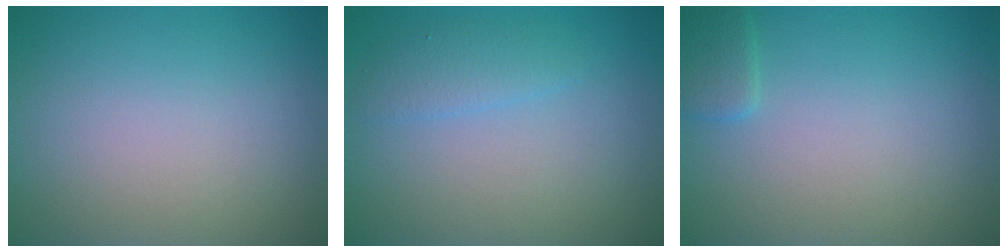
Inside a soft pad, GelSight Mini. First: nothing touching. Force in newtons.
{"total": 1.6, "press": 1.6, "slide": 0.1}
{"total": 1.5, "press": 1.5, "slide": 0.1}